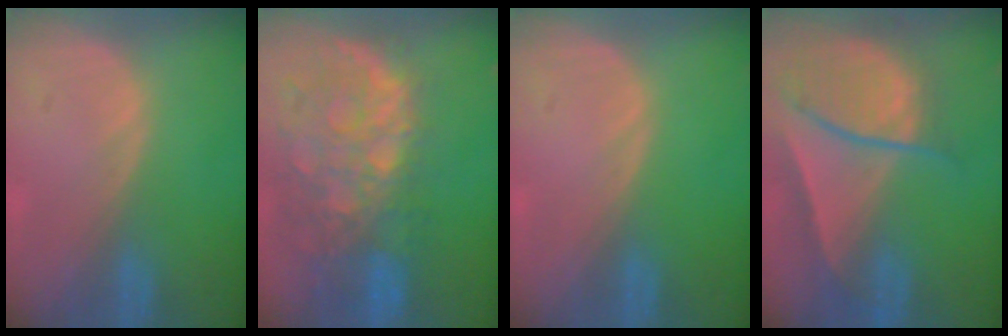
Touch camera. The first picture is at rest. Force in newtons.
{"total": 12.3, "press": 10.2, "slide": 7.0}
{"total": 0.0}
{"total": 9.3, "press": 8.0, "slide": 4.8}